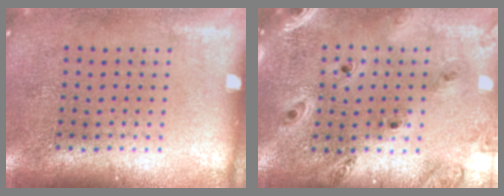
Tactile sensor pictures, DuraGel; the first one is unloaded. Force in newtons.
{"total": 1.4, "press": 1.3, "slide": 0.2}